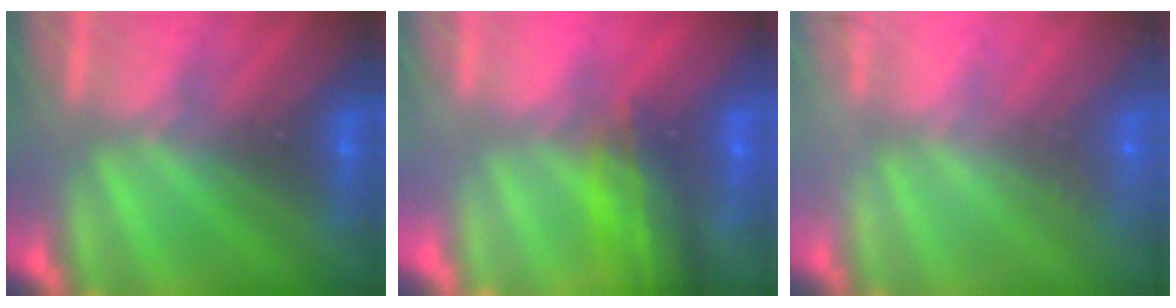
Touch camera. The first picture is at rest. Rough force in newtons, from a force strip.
{"total": 7.2}
{"total": 5.8}